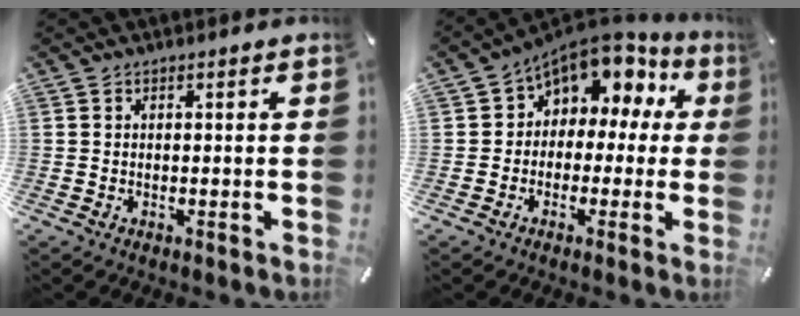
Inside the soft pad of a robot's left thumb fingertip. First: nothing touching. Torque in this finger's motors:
{"motor_torque": [2.13, 2.63, 0.95, 0.57, 0.04]}